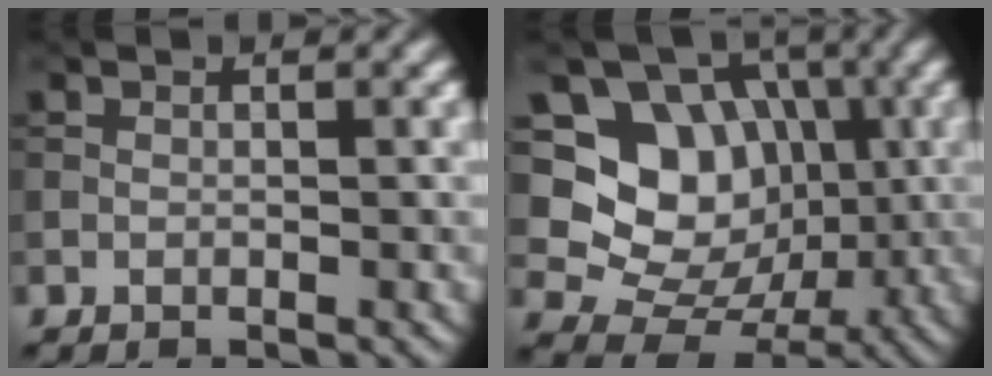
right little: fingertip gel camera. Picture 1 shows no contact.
{"total": 9.0, "force": [1.3, 7.7, 4.6], "torque": [-0.063, -0.008, 0.007]}